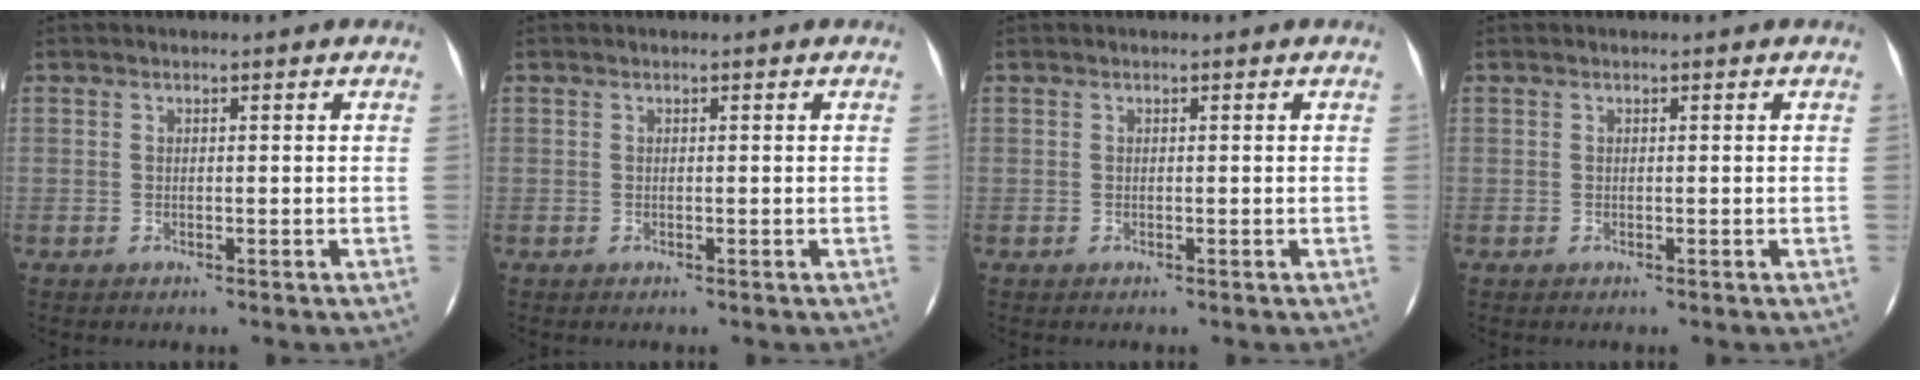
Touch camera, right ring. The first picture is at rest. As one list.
[{"total": 0.0}, {"total": 0.0}, {"total": 0.0}]